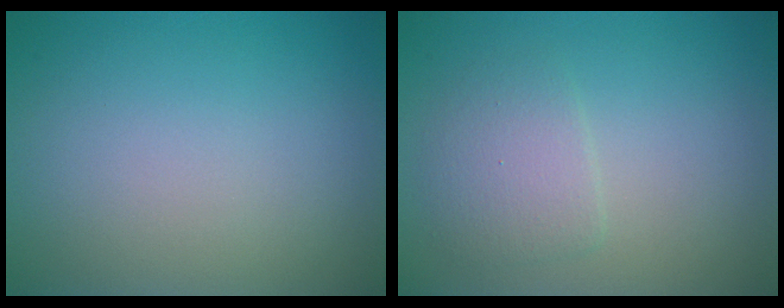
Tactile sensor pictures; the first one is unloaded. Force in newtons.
{"total": 2.4, "press": 2.4, "slide": 0.1}